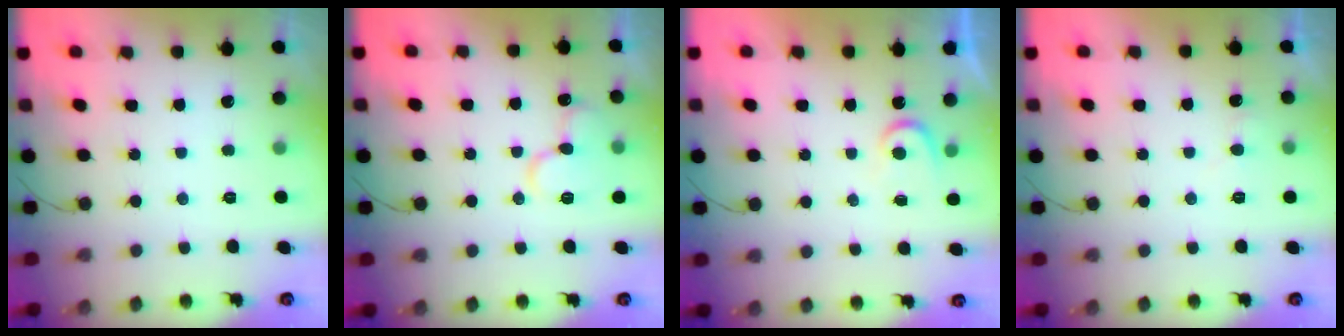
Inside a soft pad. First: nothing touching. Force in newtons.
{"total": 12.0, "press": 11.9, "slide": 1.4}
{"total": 3.7, "press": 3.7, "slide": 0.4}
{"total": 3.4, "press": 3.4, "slide": 0.4}